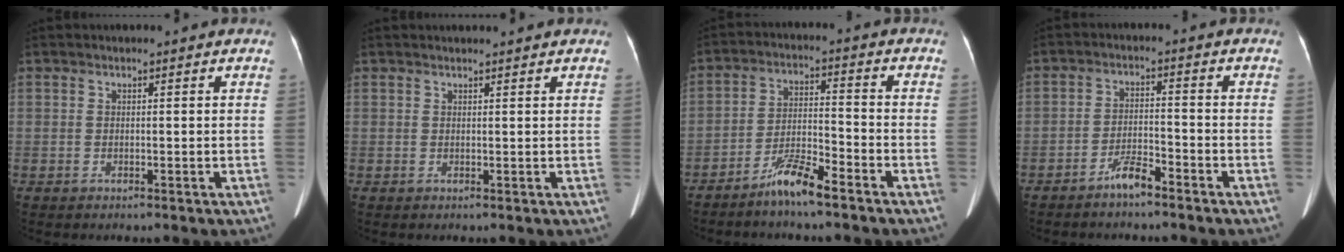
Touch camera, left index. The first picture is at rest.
{"total": 2.8, "force": [2.7, 0.1, 0.8], "torque": [-0.011, 0.014, 0.029]}
{"total": 6.5, "force": [-5.3, 0.3, 3.7], "torque": [-0.075, -0.012, -0.104]}
{"total": 4.5, "force": [-3.9, 0.6, 2.2], "torque": [-0.044, -0.006, -0.075]}